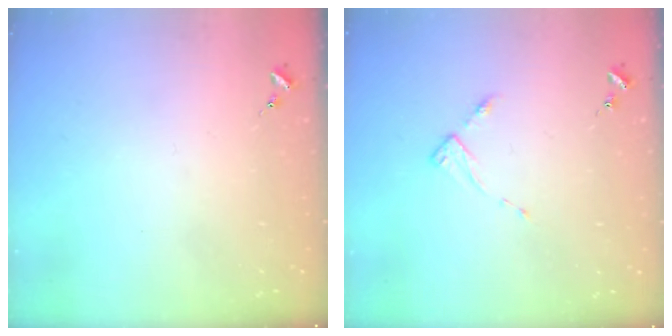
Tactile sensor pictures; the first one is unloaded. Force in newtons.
{"total": 3.7, "press": 3.6, "slide": 0.4}